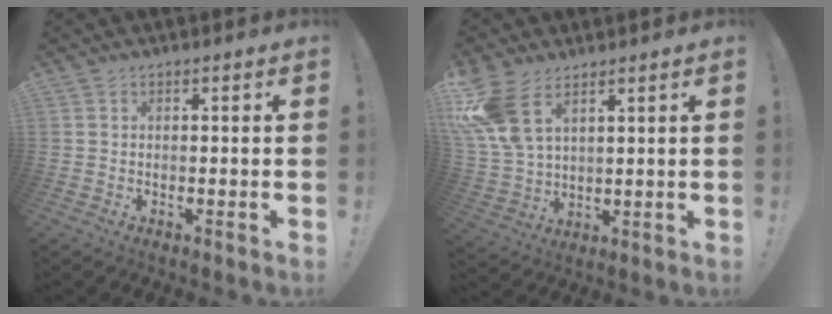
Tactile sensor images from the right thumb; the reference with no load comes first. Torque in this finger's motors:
{"motor_torque": [1.07, 1.92, 1.49, 0.75, 0.34]}